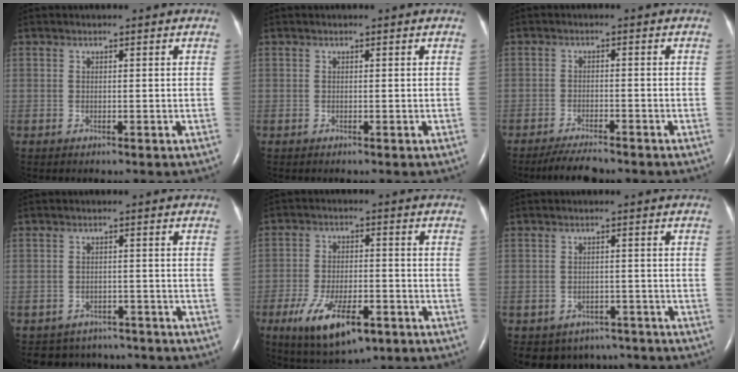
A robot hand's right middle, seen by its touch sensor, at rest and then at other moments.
{"total": 0.0}
{"total": 4.9, "force": [-4.4, 0.7, 2.2], "torque": [-0.044, -0.014, -0.075]}
{"total": 6.6, "force": [-5.8, 3.1, -0.1], "torque": [0.001, 0.013, -0.071]}
{"total": 11.3, "force": [-5.8, 4.3, 8.6], "torque": [-0.166, -0.013, -0.088]}
{"total": 6.6, "force": [-5.1, 4.1, 0.8], "torque": [-0.005, 0.011, -0.061]}